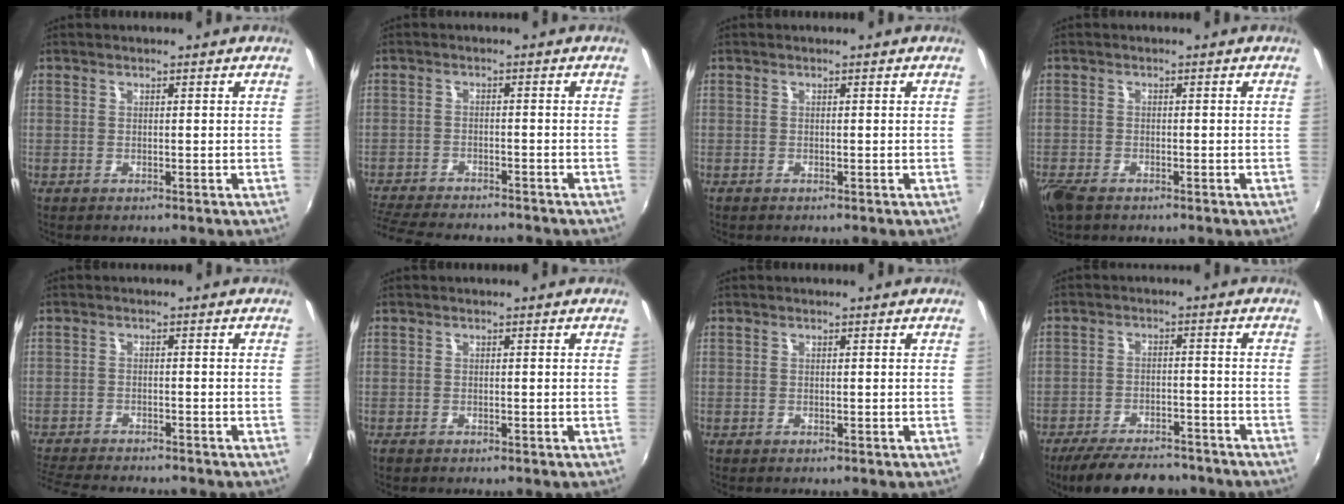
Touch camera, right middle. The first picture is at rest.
{"total": 13.0, "force": [-11.6, 2.7, 5.3], "torque": [-0.130, -0.021, -0.186]}
{"total": 0.0}
{"total": 4.8, "force": [-3.5, 1.9, 2.6], "torque": [-0.069, -0.018, -0.072]}
{"total": 10.2, "force": [-9.3, 1.7, 3.8], "torque": [-0.101, -0.018, -0.153]}
{"total": 0.8, "force": [-0.6, 0.4, 0.2], "torque": [-0.007, -0.003, -0.012]}
{"total": 0.0}
{"total": 14.1, "force": [-11.8, 4.6, 6.2], "torque": [-0.135, -0.008, -0.172]}